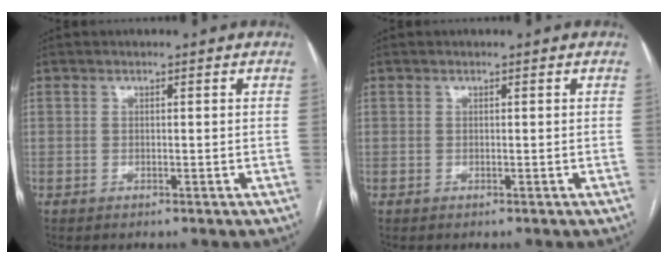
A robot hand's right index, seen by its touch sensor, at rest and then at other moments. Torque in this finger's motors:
{"motor_torque": [0.00, 0.00, 0.00, 0.00]}